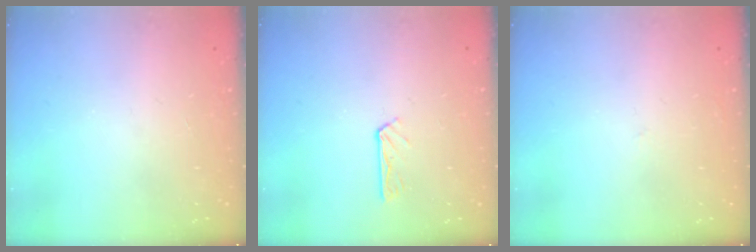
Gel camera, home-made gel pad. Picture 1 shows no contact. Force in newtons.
{"total": 2.9, "press": 2.9, "slide": 0.3}
{"total": 2.5, "press": 2.5, "slide": 0.3}